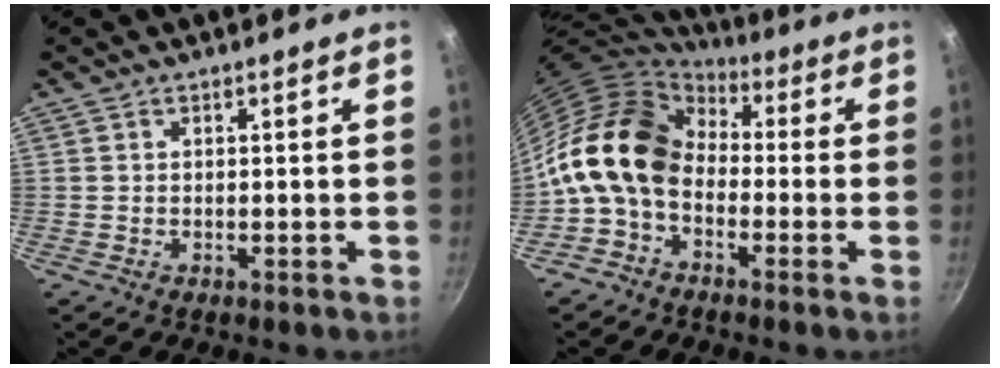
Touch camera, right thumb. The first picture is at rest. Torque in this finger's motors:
{"motor_torque": [2.42, 2.60, 1.34, -1.42, 0.22]}